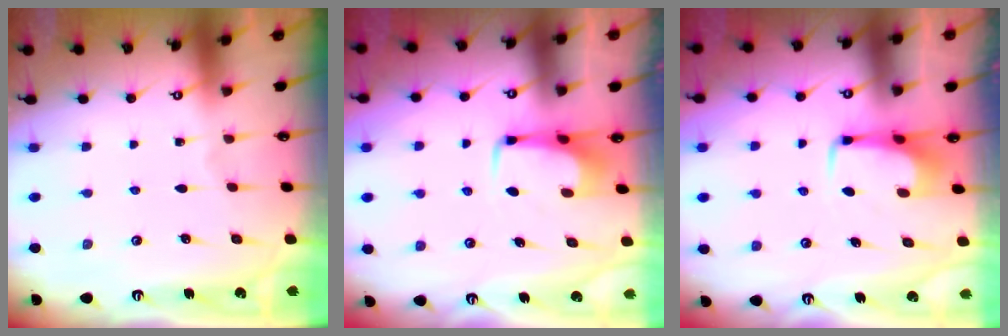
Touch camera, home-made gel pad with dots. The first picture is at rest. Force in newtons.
{"total": 3.2, "press": 3.2, "slide": 0.4}
{"total": 3.2, "press": 3.2, "slide": 0.4}